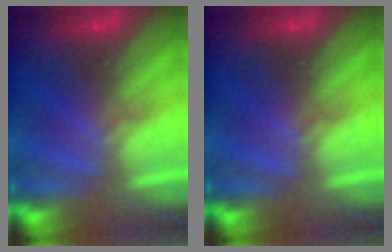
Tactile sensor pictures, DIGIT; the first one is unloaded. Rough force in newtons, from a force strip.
{"total": 0.0}